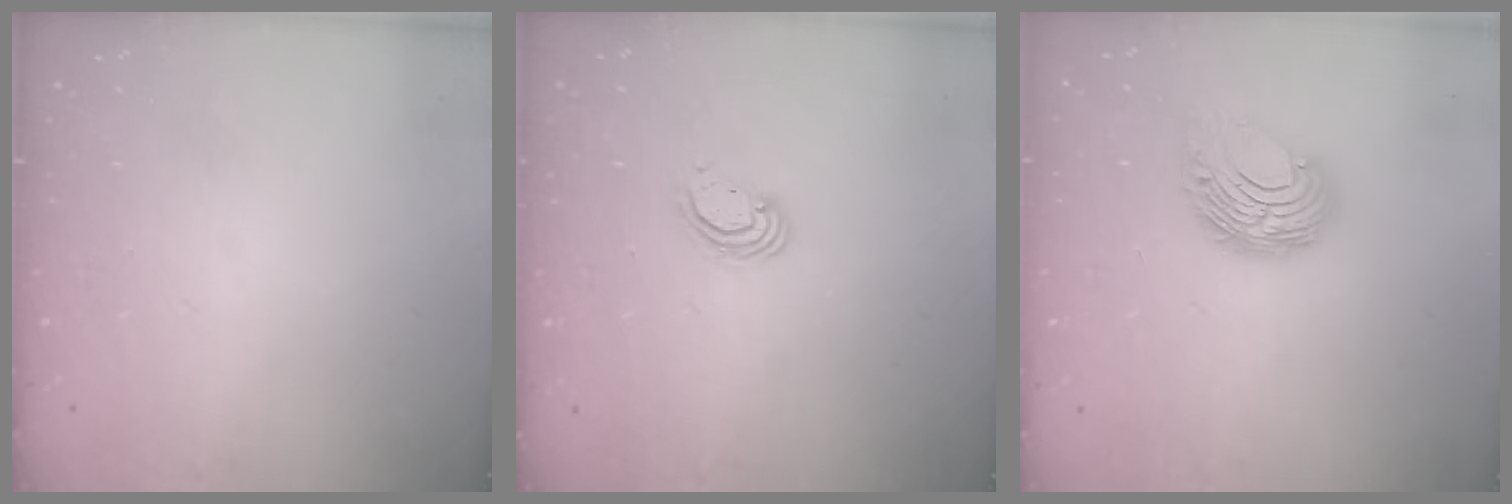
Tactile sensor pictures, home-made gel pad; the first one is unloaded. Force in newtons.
{"total": 3.8, "press": 3.8, "slide": 0.2}
{"total": 8.6, "press": 8.6, "slide": 0.5}